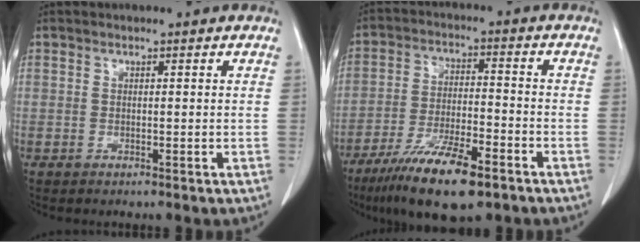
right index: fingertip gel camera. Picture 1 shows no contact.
{"total": 13.1, "force": [-8.6, 2.6, 9.5], "torque": [-0.172, -0.022, -0.147]}